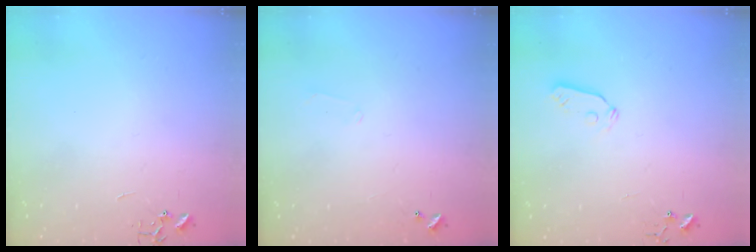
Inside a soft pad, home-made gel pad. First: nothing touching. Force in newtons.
{"total": 5.0, "press": 5.0, "slide": 0.9}
{"total": 3.8, "press": 3.8, "slide": 0.6}